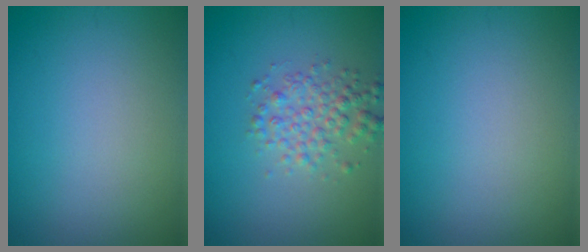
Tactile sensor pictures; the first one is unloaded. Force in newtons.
{"total": 2.9, "press": 2.9, "slide": 0.0}
{"total": 0.0}